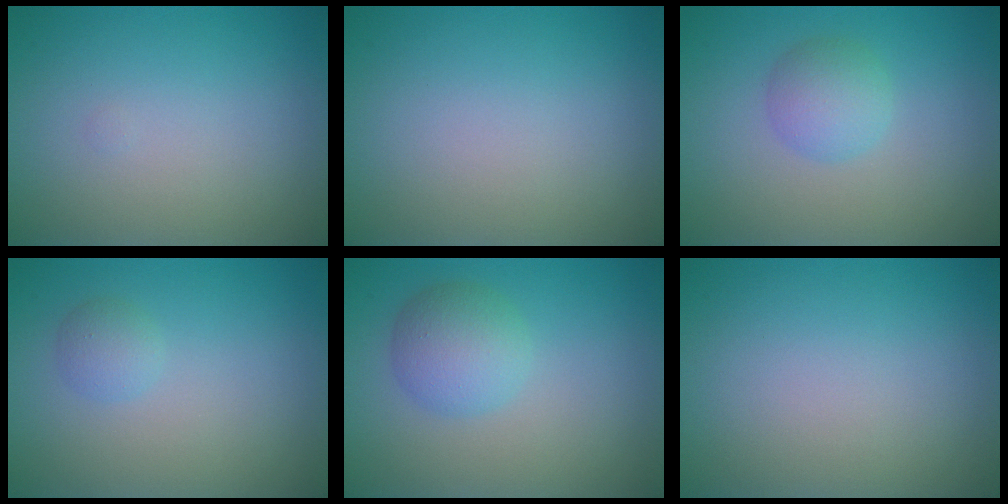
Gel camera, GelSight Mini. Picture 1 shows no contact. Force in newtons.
{"total": 0.0}
{"total": 2.6, "press": 2.6, "slide": 0.1}
{"total": 1.4, "press": 1.4, "slide": 0.1}
{"total": 3.5, "press": 3.5, "slide": 0.1}
{"total": 0.0}